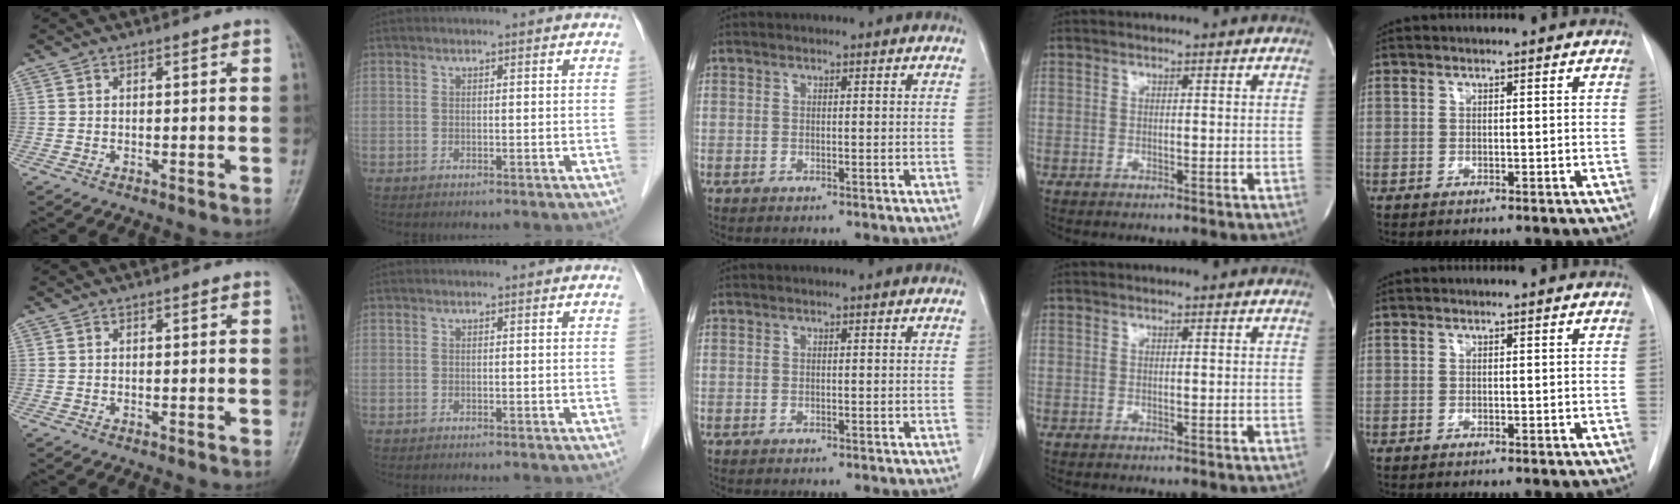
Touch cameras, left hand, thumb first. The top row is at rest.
{}